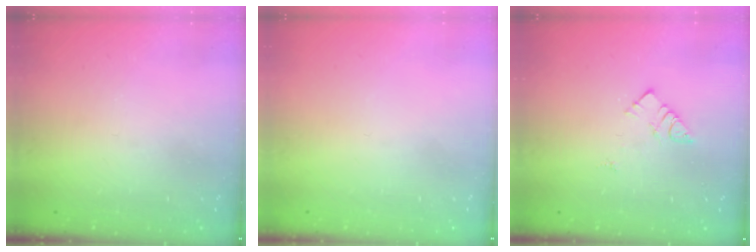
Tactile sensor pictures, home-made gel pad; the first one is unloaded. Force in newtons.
{"total": 1.8, "press": 1.7, "slide": 0.1}
{"total": 5.6, "press": 5.6, "slide": 0.1}